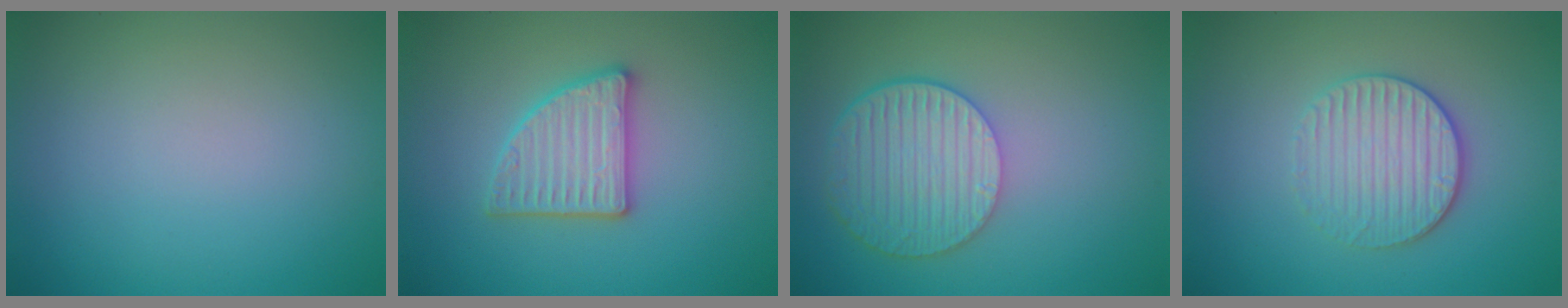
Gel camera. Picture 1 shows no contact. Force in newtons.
{"total": 3.6, "press": 3.5, "slide": 0.5}
{"total": 6.0, "press": 4.4, "slide": 4.0}
{"total": 3.6, "press": 3.2, "slide": 1.6}